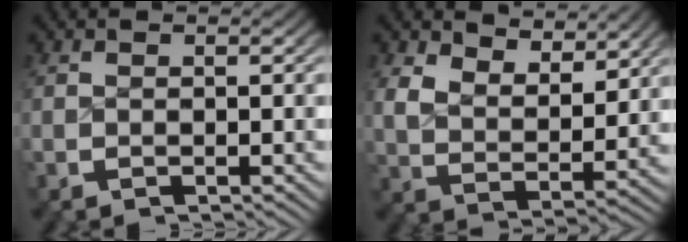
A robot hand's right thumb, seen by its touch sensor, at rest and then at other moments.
{"total": 5.2, "force": [3.0, 2.9, 3.1], "torque": [-0.065, -0.021, 0.064]}